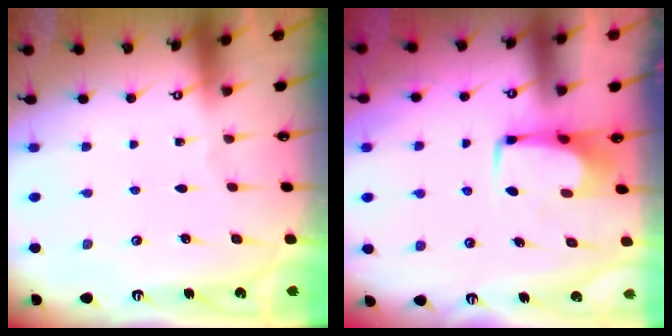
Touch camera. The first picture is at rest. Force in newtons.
{"total": 0.0}